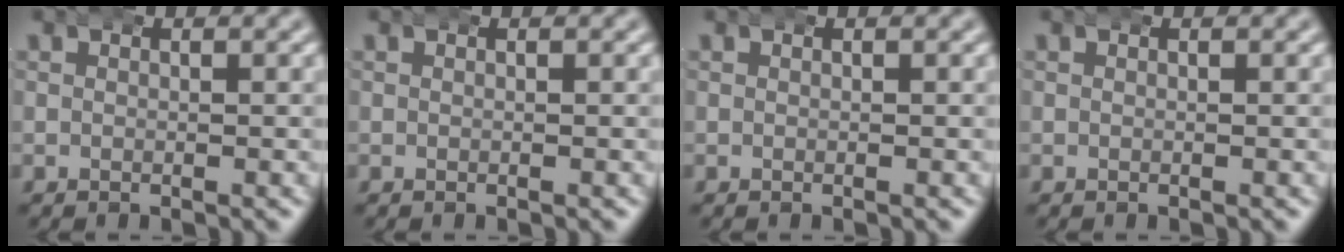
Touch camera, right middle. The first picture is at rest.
{"total": 0.0}
{"total": 0.0}
{"total": 0.0}